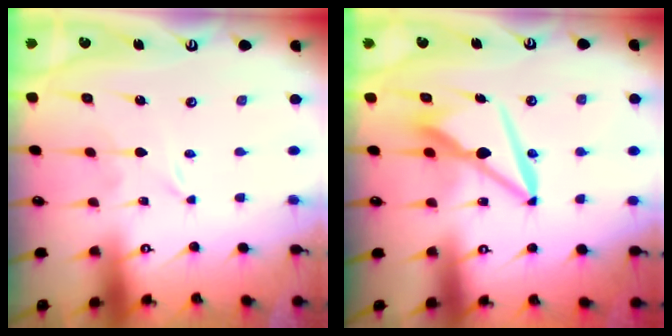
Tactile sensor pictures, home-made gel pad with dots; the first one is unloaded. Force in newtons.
{"total": 9.1, "press": 8.9, "slide": 1.7}